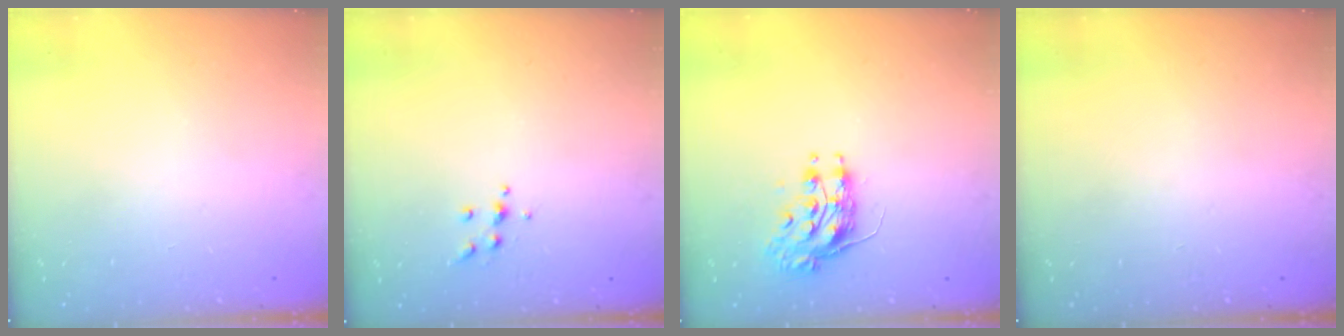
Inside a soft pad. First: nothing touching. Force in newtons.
{"total": 5.0, "press": 4.8, "slide": 1.0}
{"total": 8.3, "press": 8.3, "slide": 0.2}
{"total": 0.0}